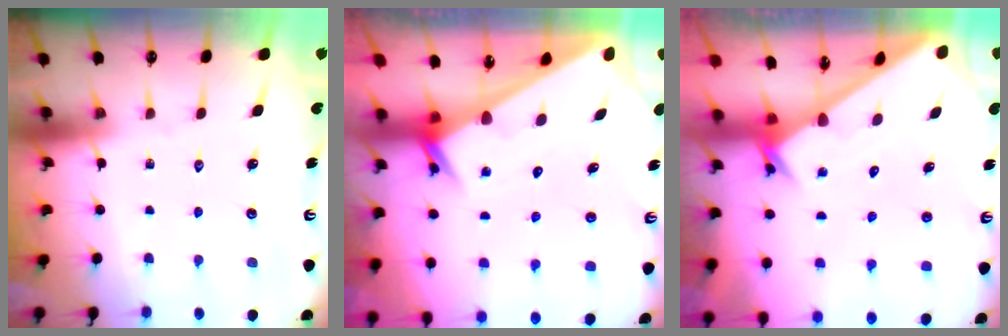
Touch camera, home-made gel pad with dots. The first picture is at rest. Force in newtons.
{"total": 2.4, "press": 2.4, "slide": 0.0}
{"total": 2.4, "press": 2.4, "slide": 0.2}